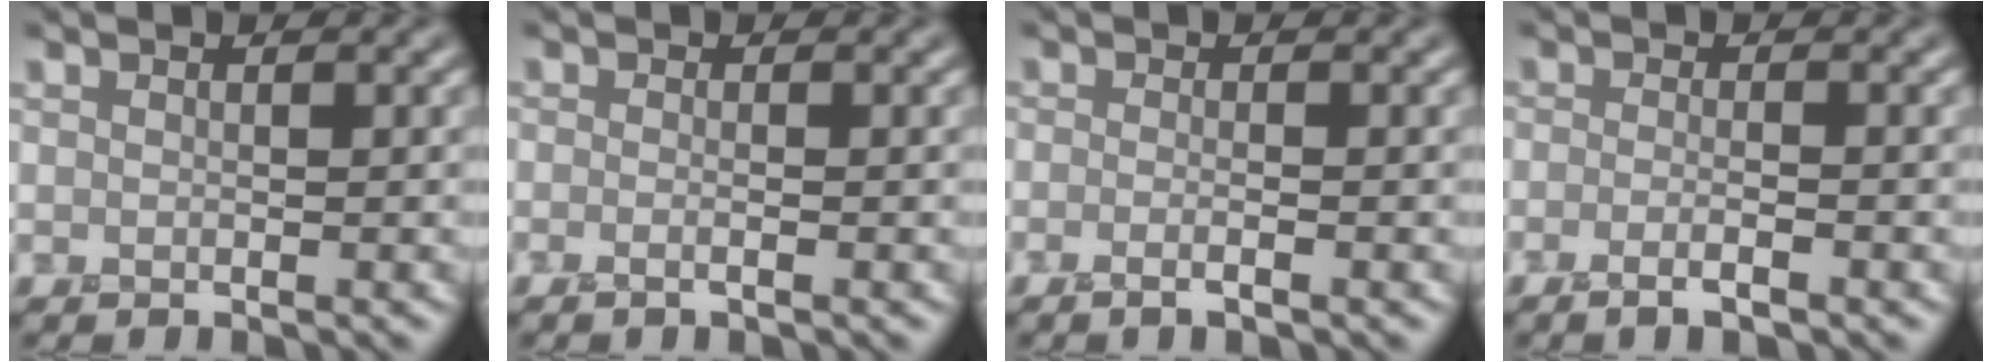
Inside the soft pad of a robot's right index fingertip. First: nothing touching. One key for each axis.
{"total": 0.7, "fx": -0.4, "fy": 0.2, "fz": 0.6, "tx": -0.012, "ty": -0.005, "tz": -0.011}
{"total": 1.2, "fx": -0.7, "fy": 0.3, "fz": 1.0, "tx": -0.015, "ty": -0.002, "tz": -0.016}
{"total": 1.8, "fx": -1.2, "fy": 0.3, "fz": 1.3, "tx": -0.024, "ty": 0.000, "tz": -0.027}